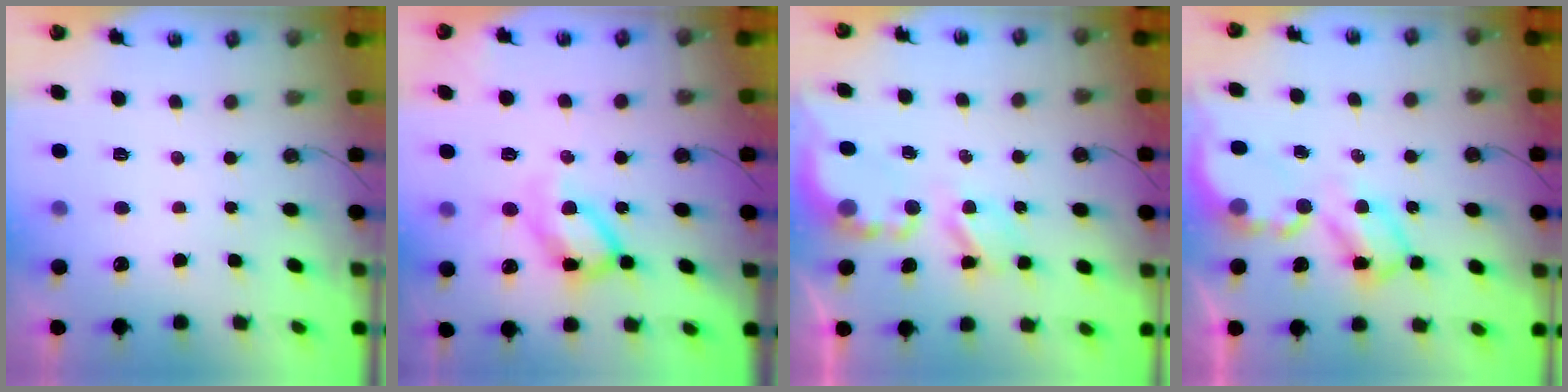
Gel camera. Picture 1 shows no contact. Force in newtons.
{"total": 14.1, "press": 14.1, "slide": 0.3}
{"total": 4.9, "press": 4.9, "slide": 0.4}
{"total": 7.5, "press": 7.5, "slide": 0.6}